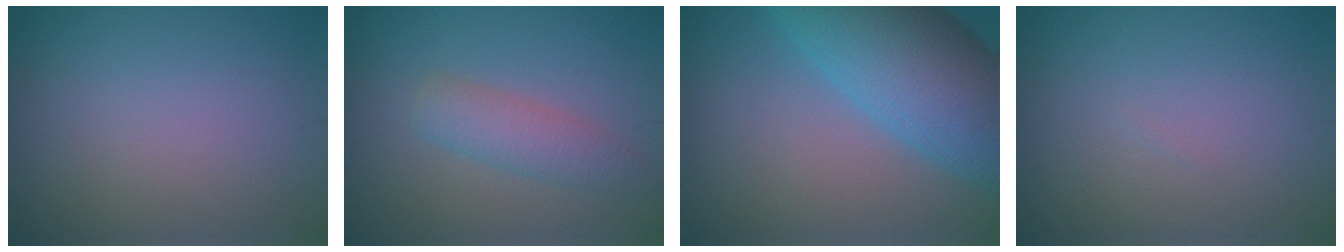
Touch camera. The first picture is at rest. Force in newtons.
{"total": 3.0, "press": 3.0, "slide": 0.2}
{"total": 12.3, "press": 12.3, "slide": 0.5}
{"total": 0.0}